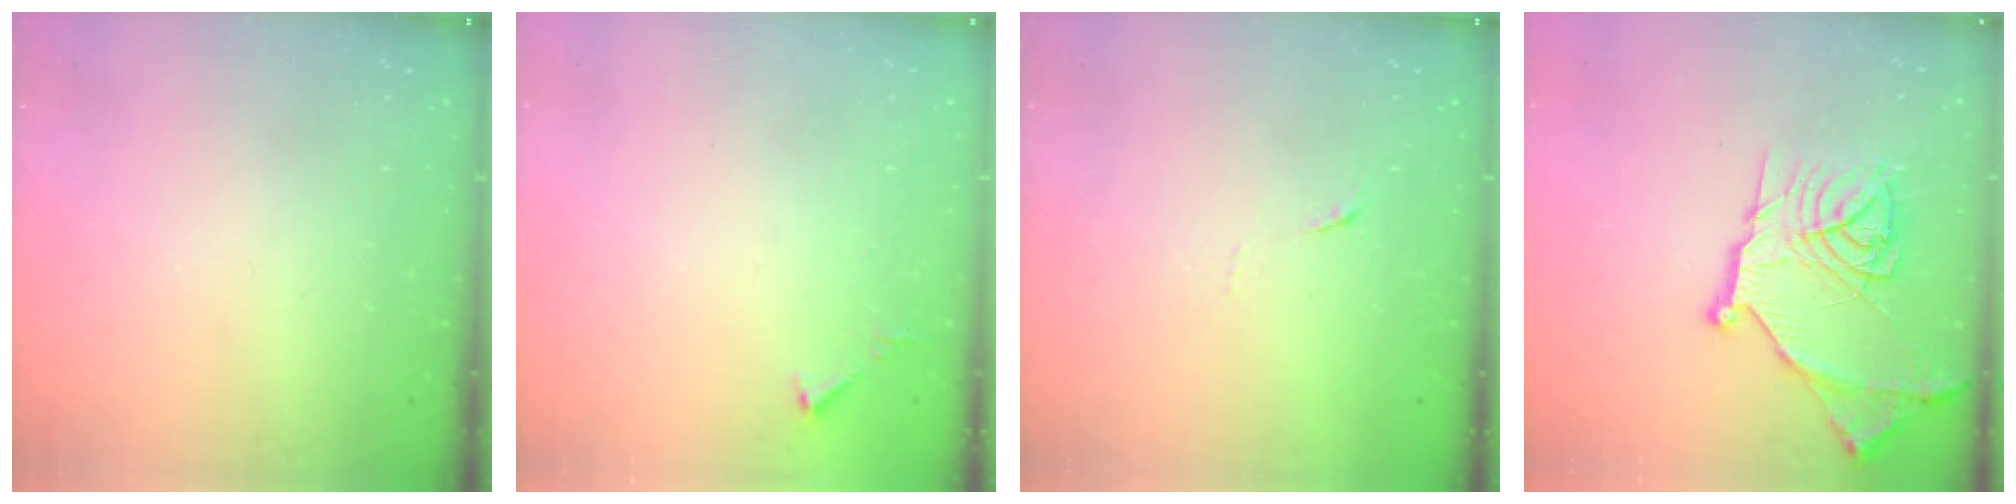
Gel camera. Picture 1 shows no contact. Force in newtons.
{"total": 3.3, "press": 3.2, "slide": 0.4}
{"total": 4.5, "press": 4.4, "slide": 0.9}
{"total": 20.3, "press": 20.2, "slide": 1.6}